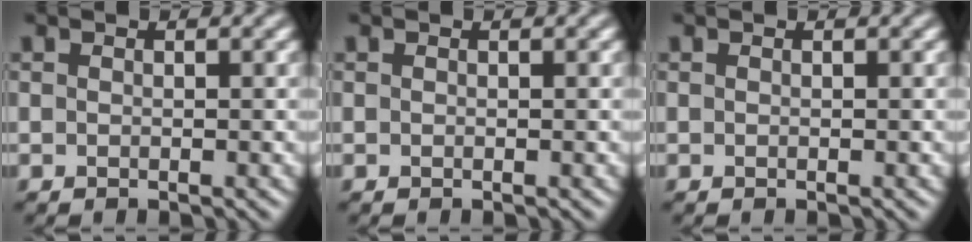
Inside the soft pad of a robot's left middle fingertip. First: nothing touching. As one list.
[{"total": 0.0}, {"total": 0.0}]